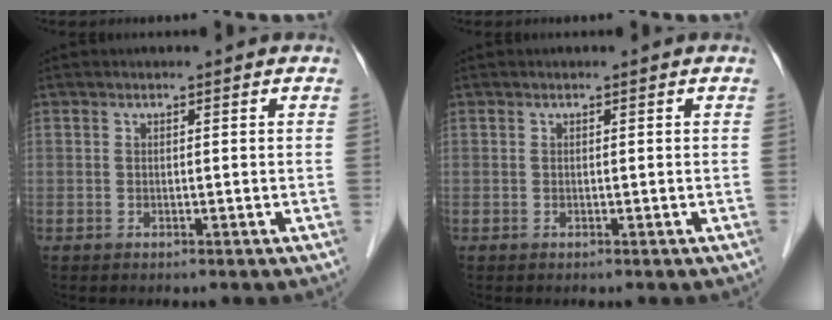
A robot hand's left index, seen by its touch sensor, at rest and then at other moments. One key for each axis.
{"total": 0.0}